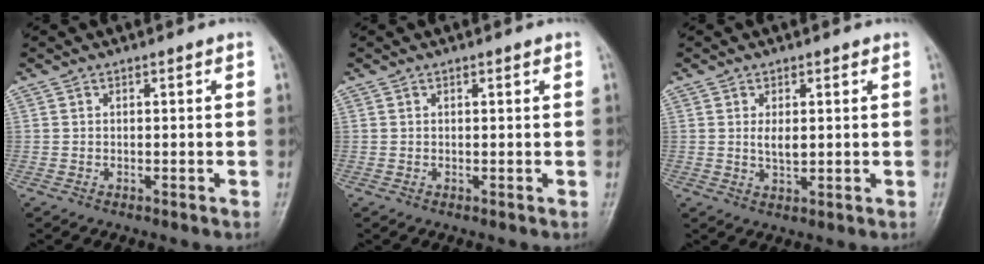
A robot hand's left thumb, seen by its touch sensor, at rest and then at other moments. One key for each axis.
{"total": 0.6, "fx": 0.4, "fy": 0.2, "fz": 0.5, "tx": -0.007, "ty": -0.001, "tz": 0.005}
{"total": 2.8, "fx": 0.6, "fy": 1.5, "fz": 2.3, "tx": -0.037, "ty": -0.008, "tz": 0.013}